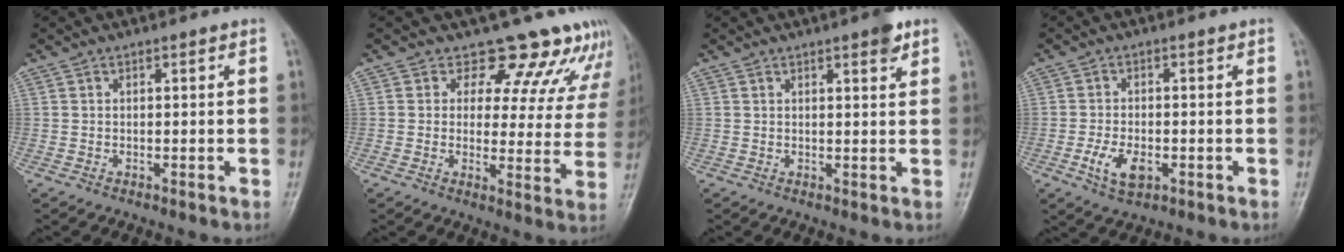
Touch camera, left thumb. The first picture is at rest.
{"total": 12.2, "force": [10.8, 5.4, 1.7], "torque": [0.032, -0.067, 0.100]}
{"total": 3.1, "force": [2.0, 0.7, 2.3], "torque": [-0.026, -0.009, 0.024]}
{"total": 5.4, "force": [-1.8, 3.1, 4.0], "torque": [-0.075, 0.000, -0.030]}